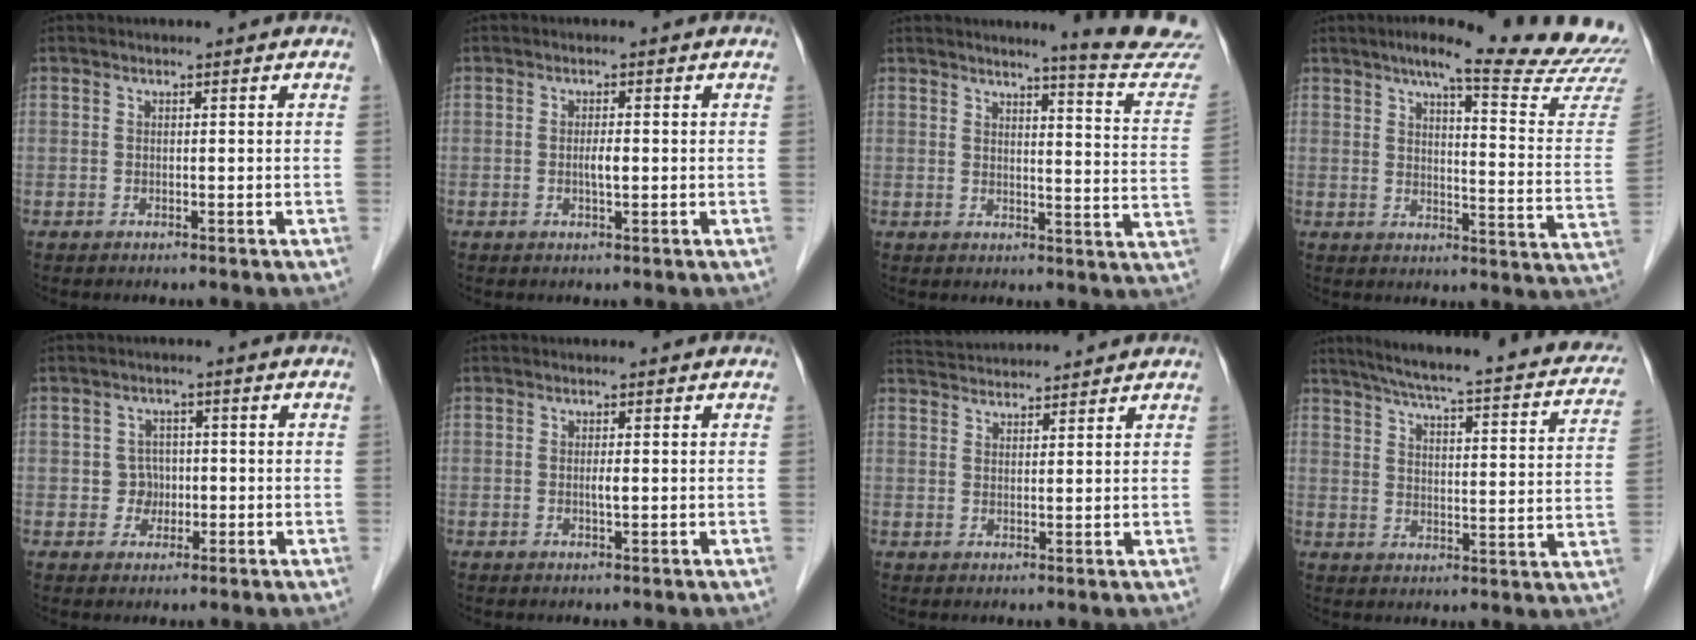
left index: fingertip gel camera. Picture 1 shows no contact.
{"total": 1.7, "force": [-0.2, 0.3, 1.7], "torque": [-0.033, 0.000, -0.003]}
{"total": 12.2, "force": [11.7, -1.7, 3.1], "torque": [-0.034, -0.090, 0.120]}
{"total": 19.9, "force": [17.7, -0.2, 9.1], "torque": [-0.120, -0.082, 0.206]}
{"total": 2.8, "force": [-0.4, 2.8, 0.5], "torque": [-0.002, 0.007, -0.005]}
{"total": 1.0, "force": [0.0, 0.1, 1.0], "torque": [-0.020, -0.003, 0.000]}
{"total": 7.4, "force": [7.2, 0.0, 1.4], "torque": [-0.032, 0.036, 0.115]}
{"total": 26.0, "force": [21.6, 3.8, 13.9], "torque": [-0.201, -0.007, 0.260]}